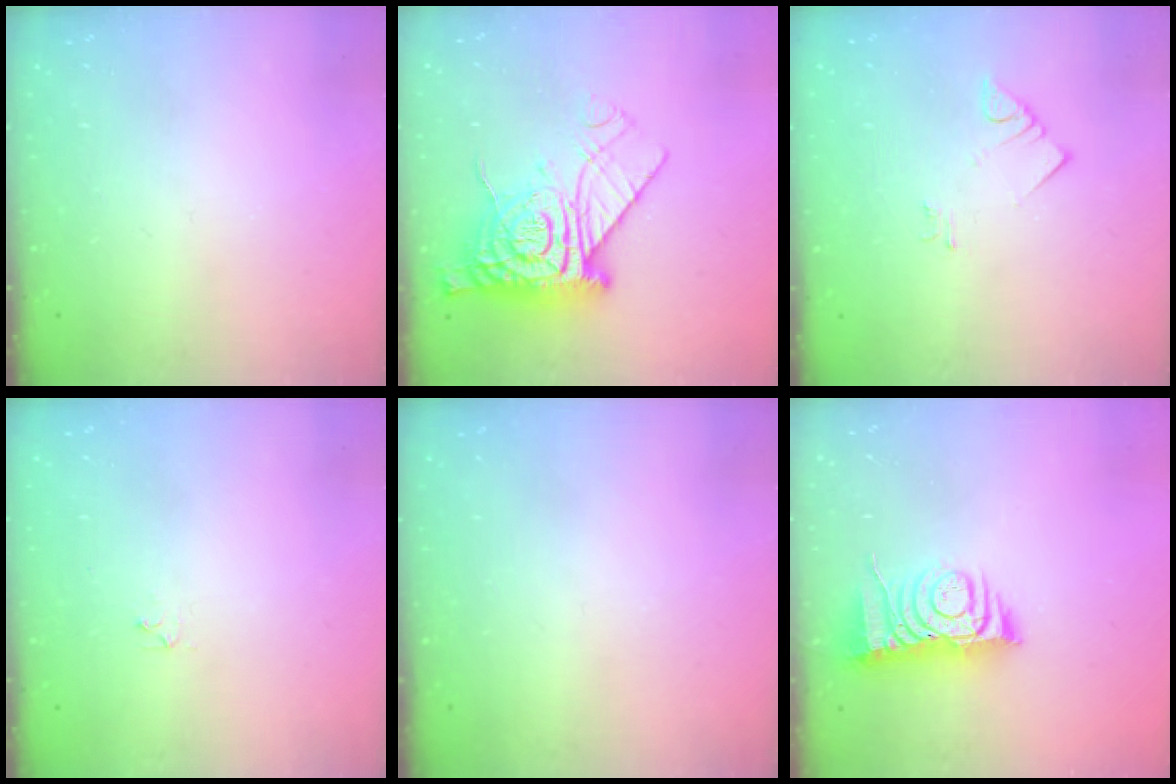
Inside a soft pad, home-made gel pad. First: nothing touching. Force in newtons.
{"total": 16.6, "press": 16.5, "slide": 1.3}
{"total": 2.3, "press": 2.3, "slide": 0.3}
{"total": 1.9, "press": 1.9, "slide": 0.2}
{"total": 0.0}
{"total": 7.6, "press": 7.5, "slide": 0.9}